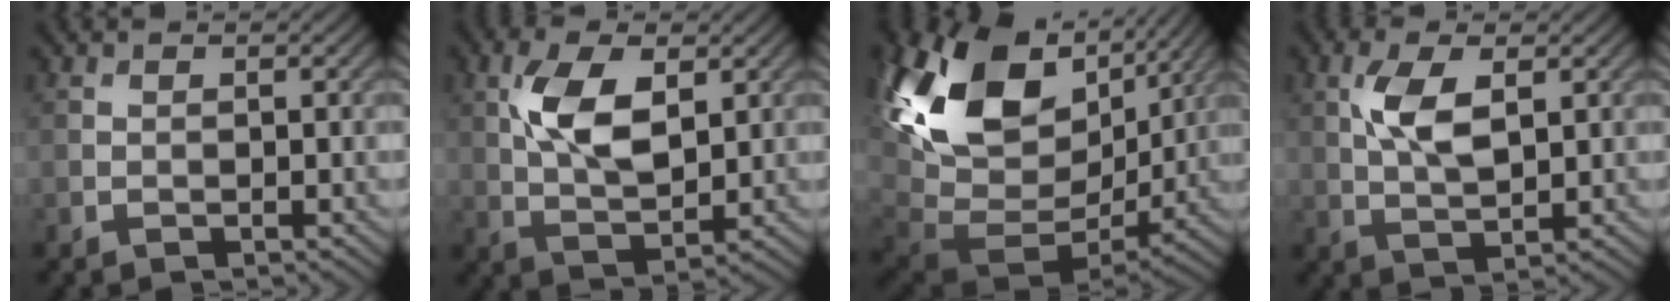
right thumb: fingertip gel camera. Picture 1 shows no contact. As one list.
[{"total": 8.3, "force": [2.3, 4.1, 6.8], "torque": [-0.142, 0.006, 0.044]}, {"total": 20.1, "force": [6.0, 13.2, 13.8], "torque": [-0.298, -0.017, 0.134]}, {"total": 5.8, "force": [1.6, 2.5, 4.9], "torque": [-0.110, 0.003, 0.033]}]